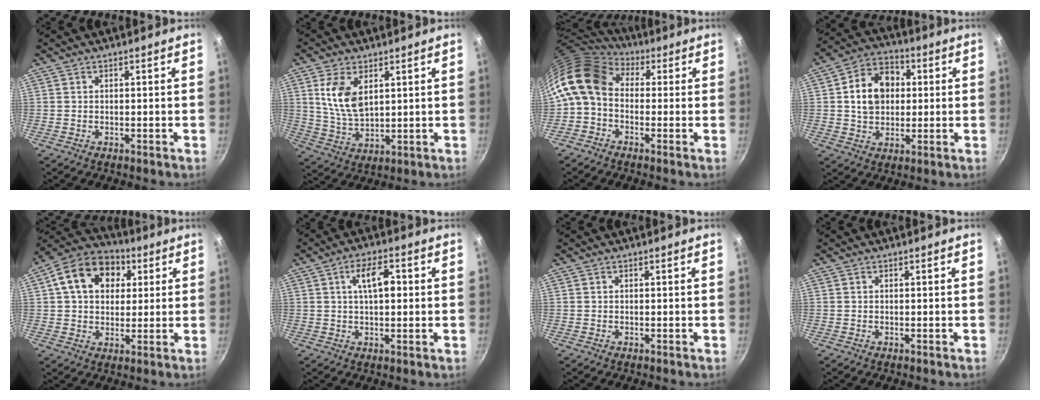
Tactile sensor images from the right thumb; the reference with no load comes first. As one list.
[{"total": 9.3, "force": [3.1, 5.2, 7.0], "torque": [-0.132, -0.023, 0.068]}, {"total": 11.4, "force": [0.4, 8.6, 7.4], "torque": [-0.134, 0.028, -0.018]}, {"total": 12.2, "force": [1.6, 9.5, 7.4], "torque": [-0.095, 0.020, 0.018]}, {"total": 15.1, "force": [4.5, 11.2, 9.0], "torque": [-0.131, 0.018, 0.060]}, {"total": 7.2, "force": [1.3, 3.2, 6.3], "torque": [-0.096, 0.009, 0.017]}, {"total": 0.0}, {"total": 0.0}]